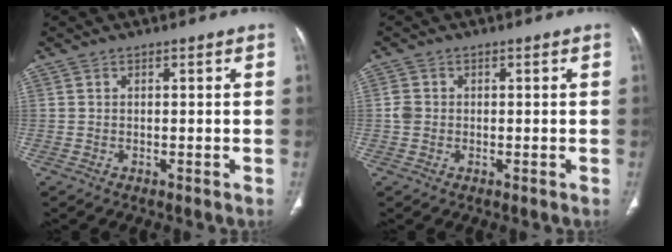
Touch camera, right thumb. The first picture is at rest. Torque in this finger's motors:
{"motor_torque": [0.33, 0.26, 0.45, 0.18, 0.00]}